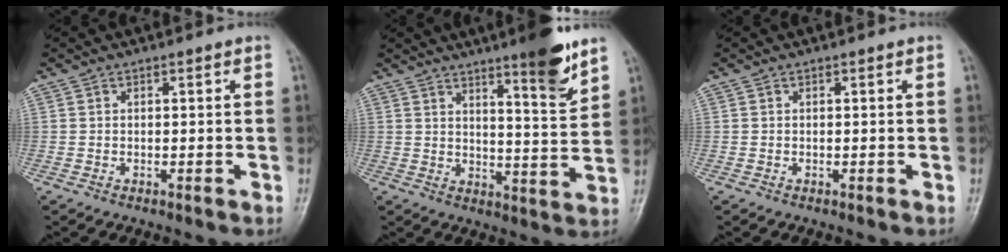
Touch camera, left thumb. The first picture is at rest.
{"total": 11.3, "force": [7.8, 1.4, 8.0], "torque": [-0.099, -0.060, 0.118]}
{"total": 0.0}